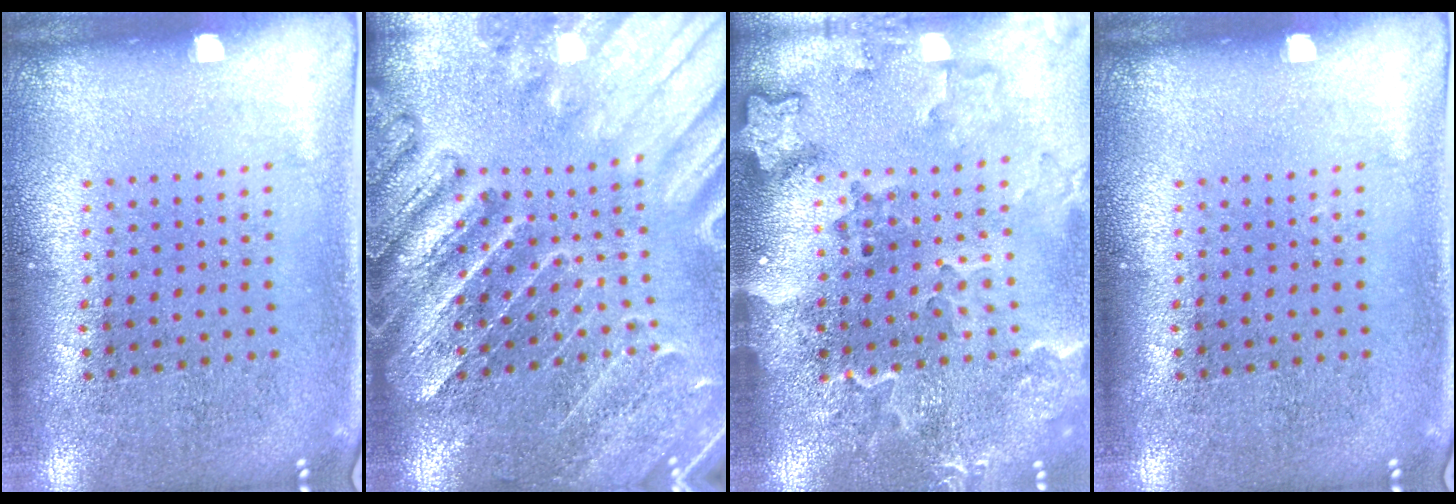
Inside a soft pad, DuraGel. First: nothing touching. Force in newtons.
{"total": 3.6, "press": 3.2, "slide": 1.6}
{"total": 2.8, "press": 2.3, "slide": 1.6}
{"total": 0.0}